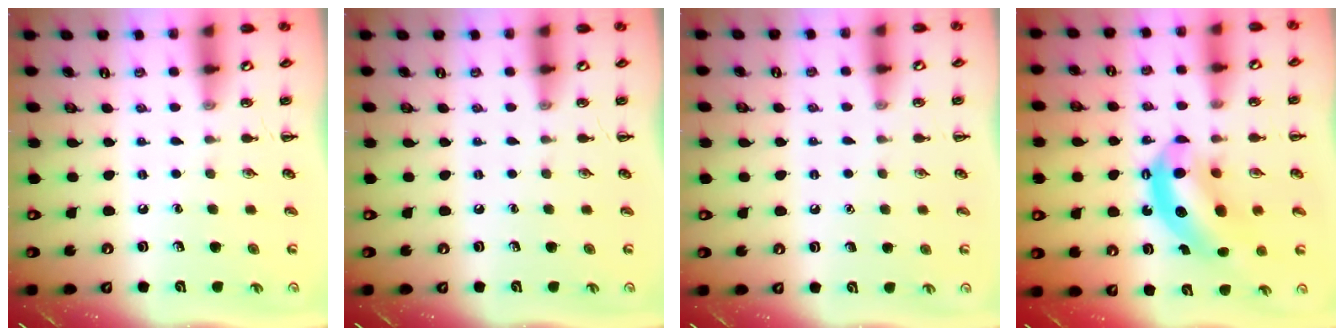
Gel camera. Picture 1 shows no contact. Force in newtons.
{"total": 0.0}
{"total": 1.5, "press": 1.4, "slide": 0.1}
{"total": 11.4, "press": 11.0, "slide": 3.0}